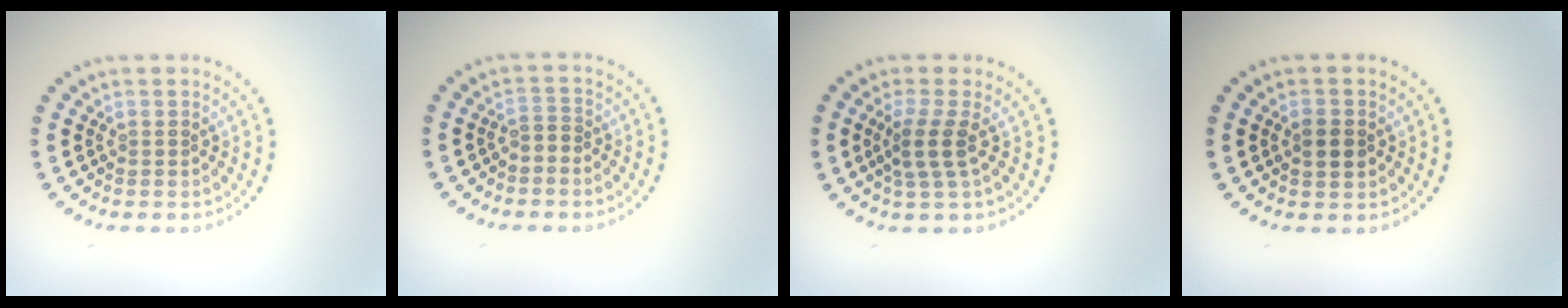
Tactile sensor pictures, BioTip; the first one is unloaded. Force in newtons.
{"total": 1.3, "press": 1.0, "slide": 0.9}
{"total": 2.5, "press": 2.0, "slide": 1.5}
{"total": 1.8, "press": 1.8, "slide": 0.1}